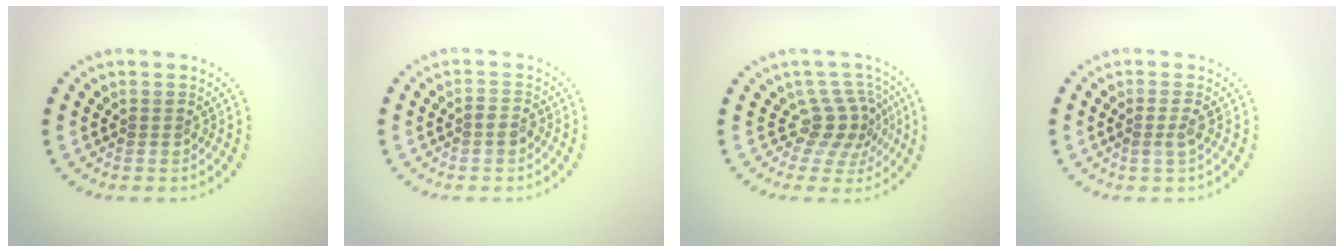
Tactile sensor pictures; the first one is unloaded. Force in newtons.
{"total": 1.3, "press": 1.2, "slide": 0.4}
{"total": 3.4, "press": 2.4, "slide": 2.4}
{"total": 1.2, "press": 1.0, "slide": 0.7}